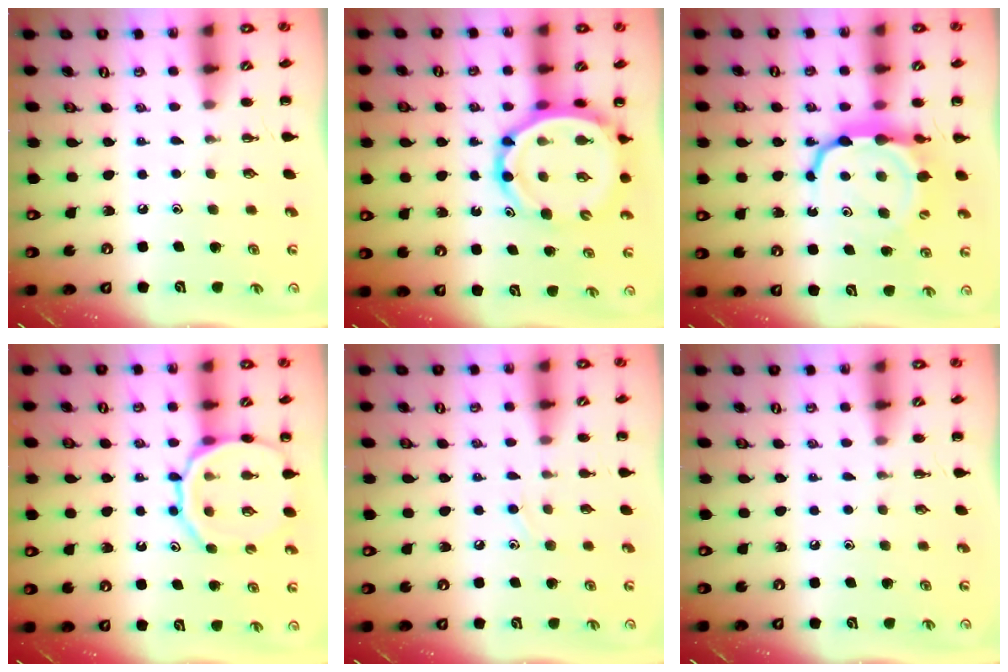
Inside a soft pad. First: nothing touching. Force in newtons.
{"total": 12.2, "press": 11.6, "slide": 3.7}
{"total": 9.1, "press": 9.0, "slide": 1.7}
{"total": 14.4, "press": 14.2, "slide": 2.0}
{"total": 5.1, "press": 4.7, "slide": 1.8}
{"total": 0.0}